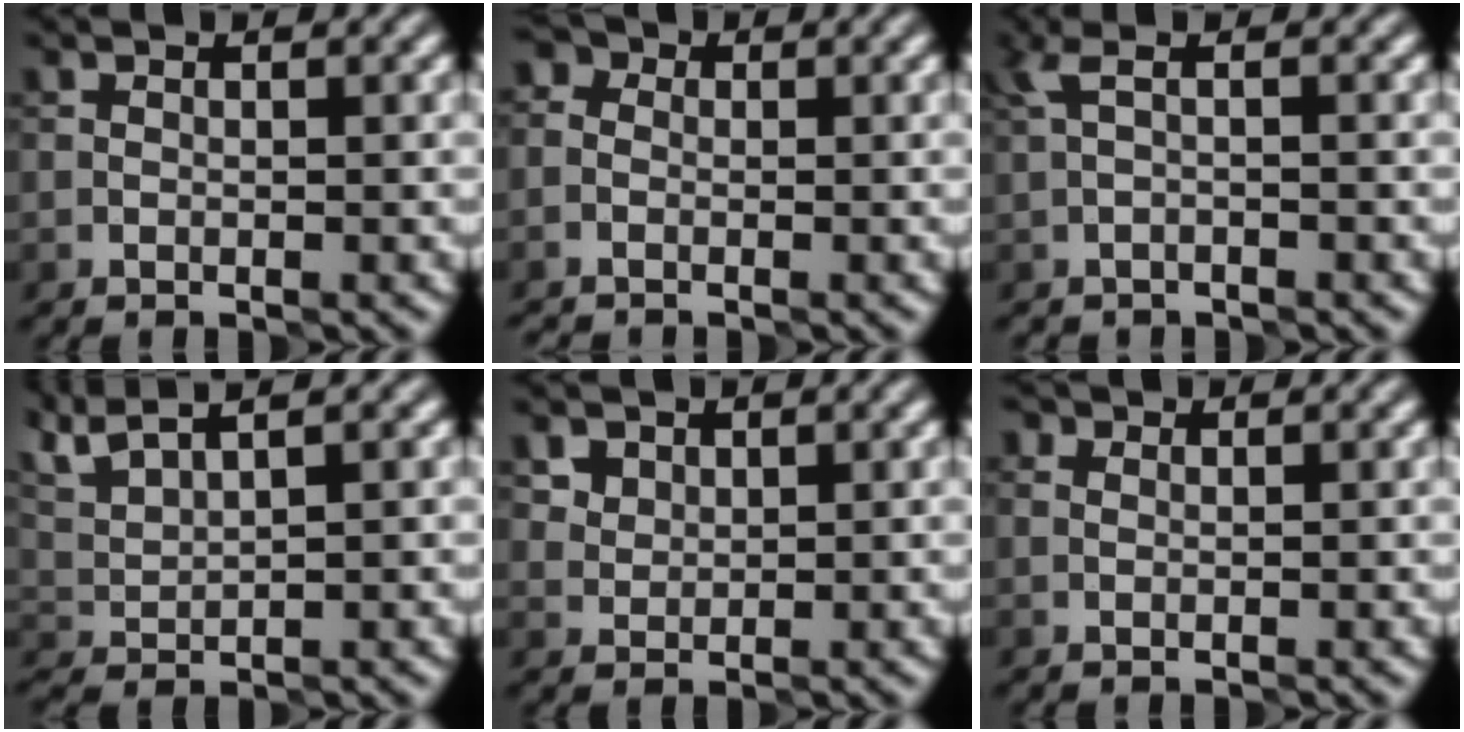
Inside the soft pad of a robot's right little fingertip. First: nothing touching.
{"total": 2.4, "force": [-1.2, 1.9, 0.8], "torque": [-0.005, 0.014, -0.031]}
{"total": 1.2, "force": [-0.3, 0.2, 1.2], "torque": [-0.029, 0.003, -0.006]}
{"total": 4.8, "force": [3.8, 0.9, 2.7], "torque": [-0.064, 0.028, 0.070]}
{"total": 4.1, "force": [2.6, 2.9, 1.5], "torque": [-0.039, 0.011, 0.048]}
{"total": 1.3, "force": [0.5, 1.0, 0.6], "torque": [-0.002, 0.000, -0.015]}